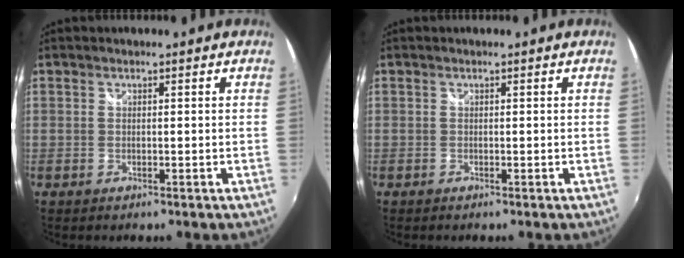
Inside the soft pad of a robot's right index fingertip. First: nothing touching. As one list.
[{"total": 0.0}]